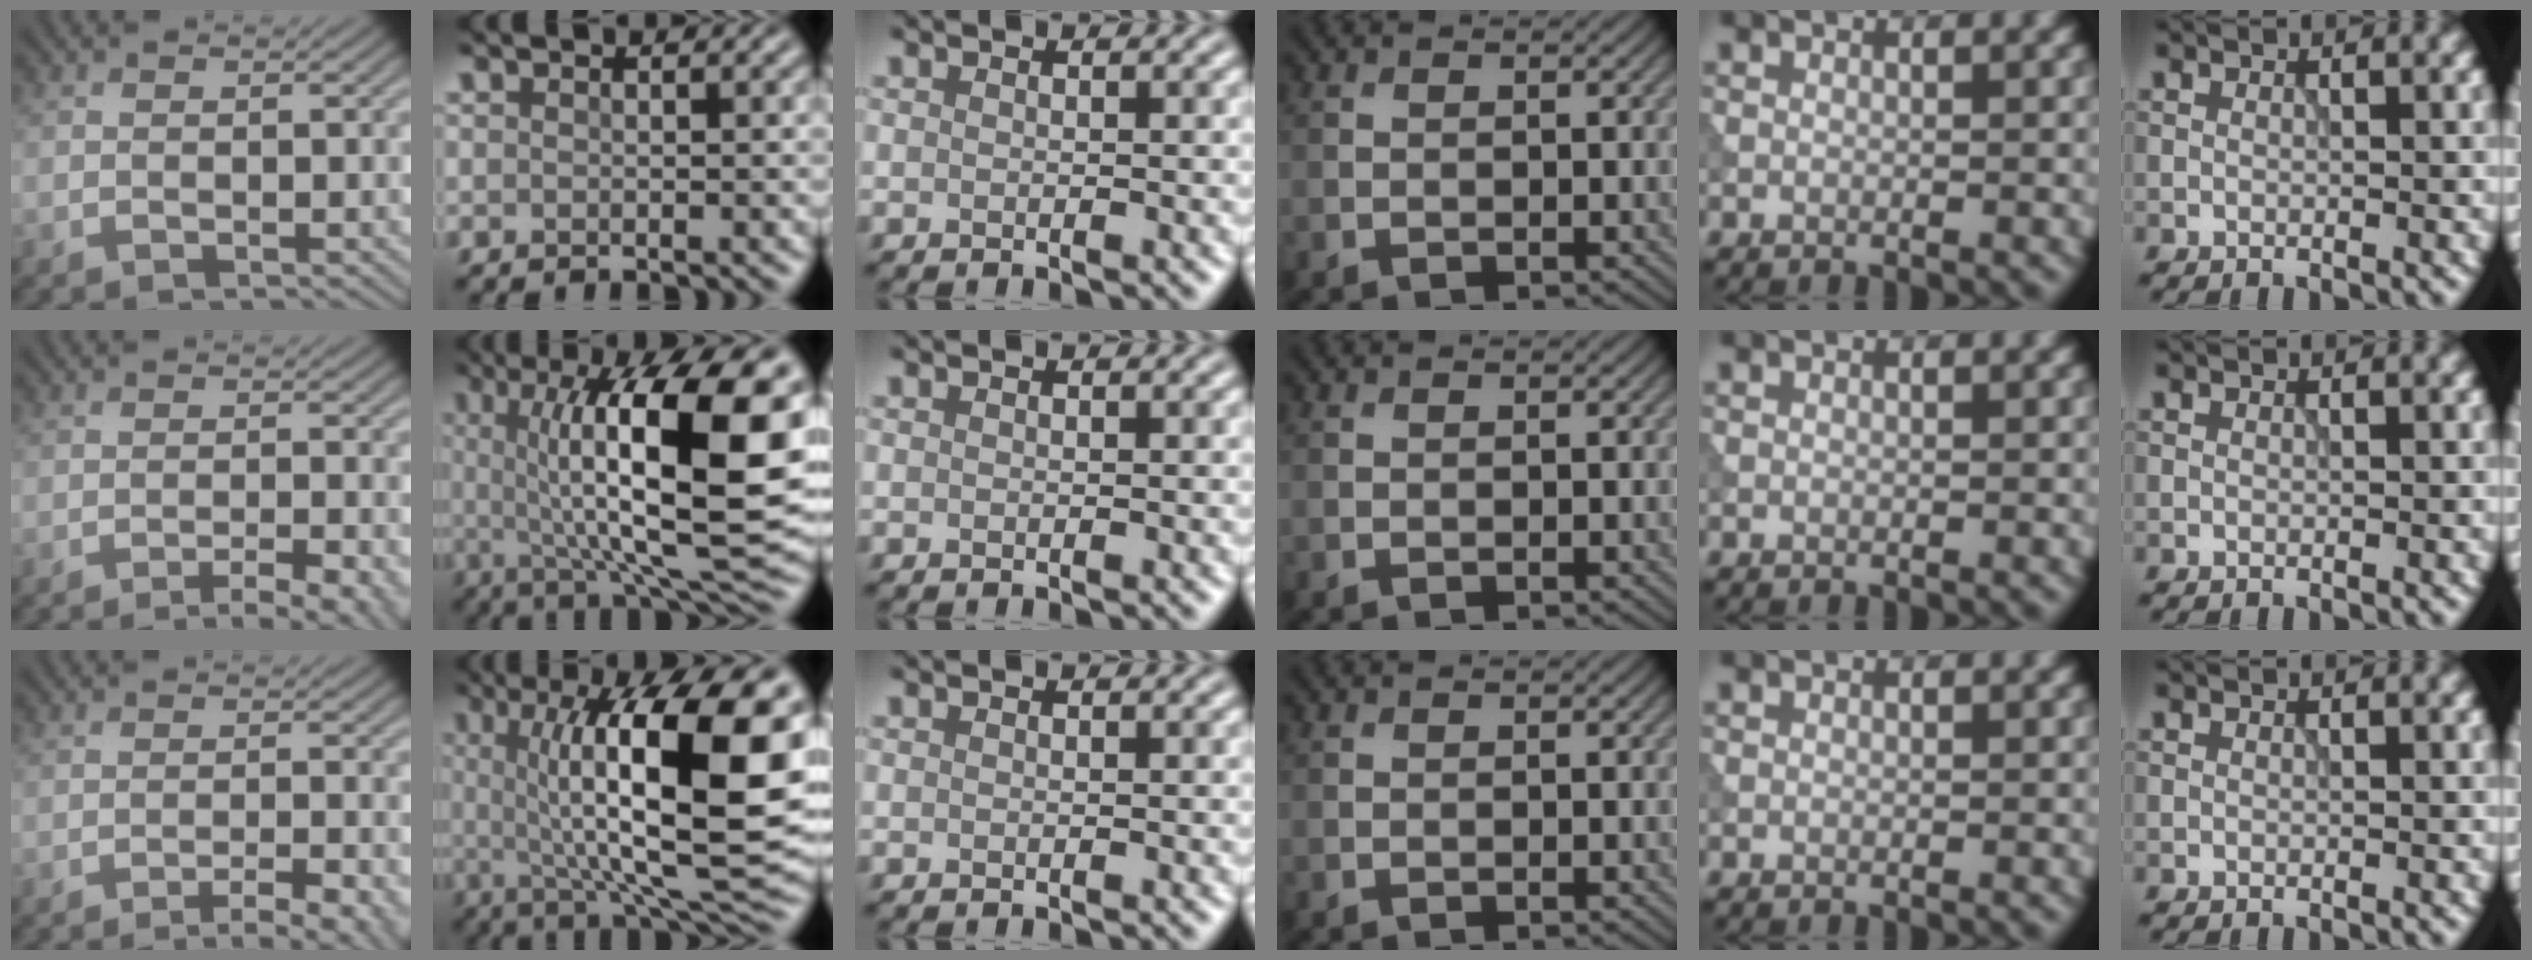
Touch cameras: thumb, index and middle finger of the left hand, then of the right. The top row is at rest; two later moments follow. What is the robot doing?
{"motion": "extract", "object": "tissue"}